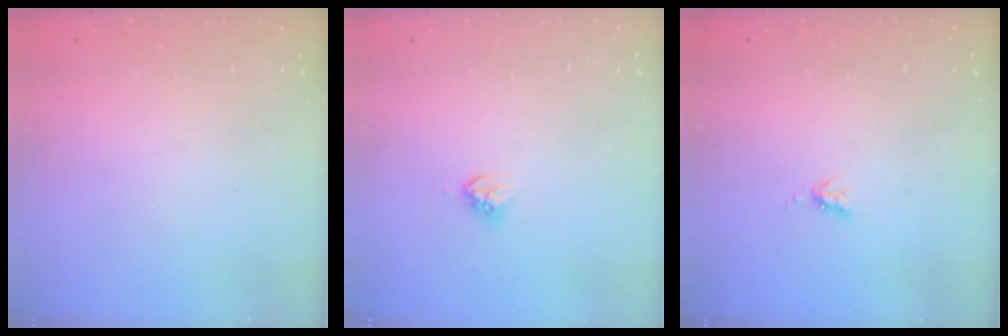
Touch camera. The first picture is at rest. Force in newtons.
{"total": 4.6, "press": 4.6, "slide": 0.3}
{"total": 3.3, "press": 3.3, "slide": 0.6}